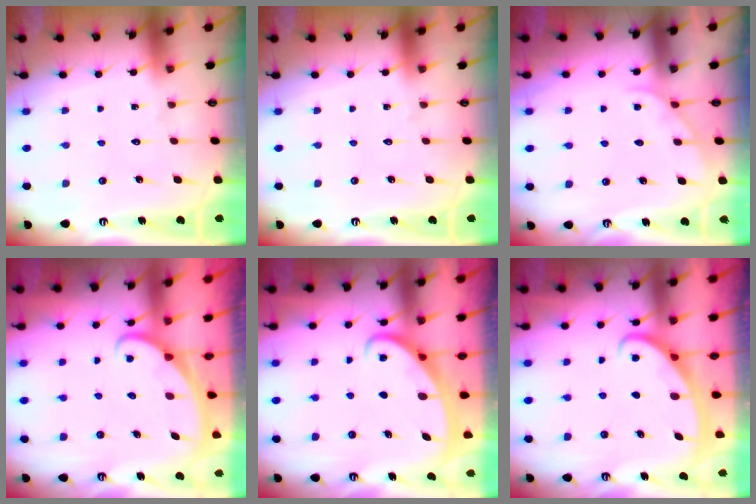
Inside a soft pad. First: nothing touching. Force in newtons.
{"total": 0.0}
{"total": 2.9, "press": 2.9, "slide": 0.3}
{"total": 2.2, "press": 2.2, "slide": 0.1}
{"total": 2.6, "press": 2.5, "slide": 0.3}
{"total": 2.8, "press": 2.8, "slide": 0.4}